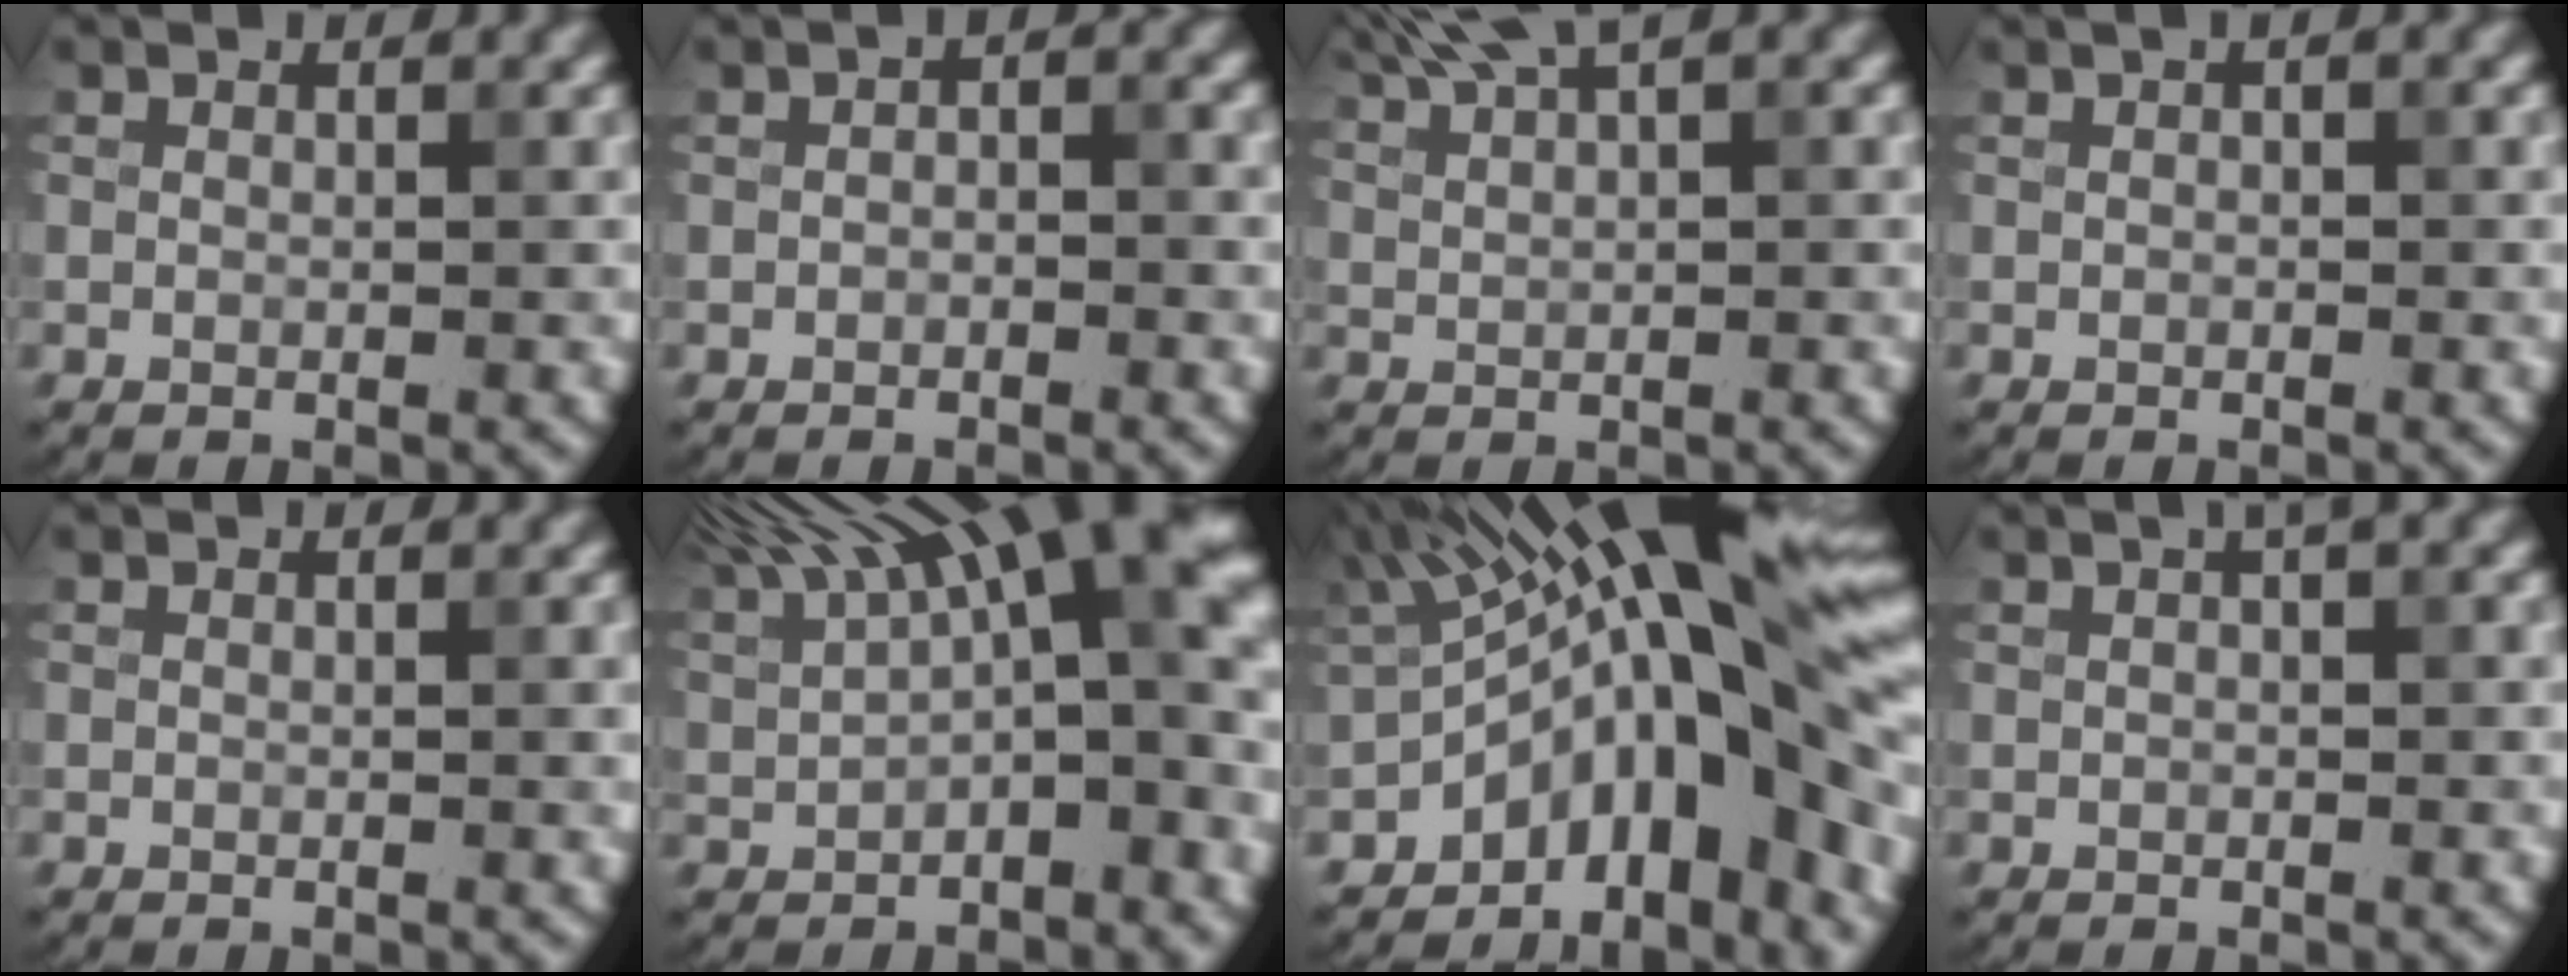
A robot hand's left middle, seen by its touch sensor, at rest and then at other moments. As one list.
[{"total": 1.2, "force": [-0.4, 0.8, 0.8], "torque": [-0.013, 0.002, -0.007]}, {"total": 5.2, "force": [3.9, 1.2, 3.3], "torque": [-0.061, 0.019, 0.056]}, {"total": 0.9, "force": [0.4, 0.4, 0.7], "torque": [-0.013, -0.001, 0.000]}, {"total": 1.0, "force": [0.0, 0.4, 0.9], "torque": [-0.008, 0.002, -0.002]}, {"total": 13.0, "force": [4.7, 5.0, 11.1], "torque": [-0.157, 0.020, 0.073]}, {"total": 14.4, "force": [-0.7, 5.8, 13.1], "torque": [-0.158, 0.027, -0.018]}, {"total": 1.9, "force": [0.8, 0.5, 1.6], "torque": [-0.019, 0.009, 0.004]}]